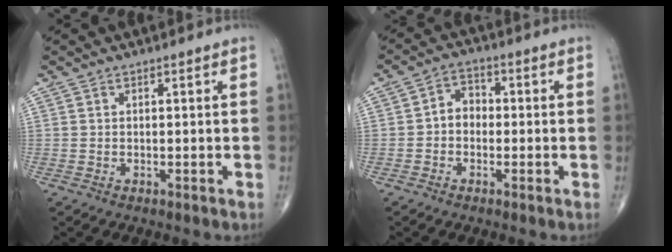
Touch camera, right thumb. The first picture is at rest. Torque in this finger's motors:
{"motor_torque": [0.02, 0.02, 0.03, 0.03, 0.00]}